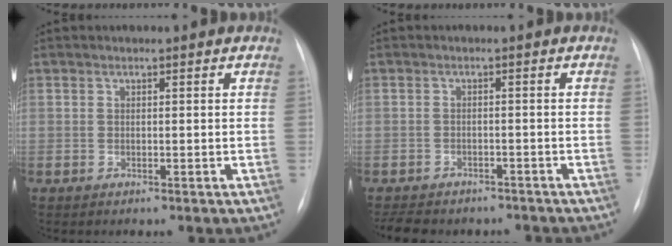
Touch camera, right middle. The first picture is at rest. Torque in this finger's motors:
{"motor_torque": [0.53, -0.59, 0.06, 0.03]}